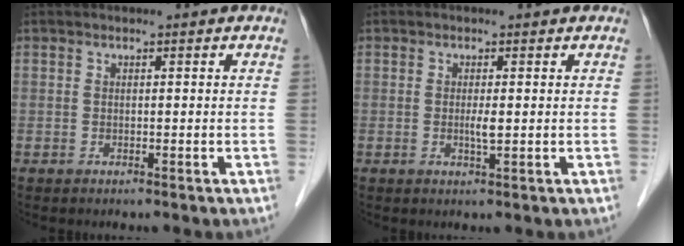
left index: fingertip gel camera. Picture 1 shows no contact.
{"total": 1.6, "force": [0.1, 0.1, 1.6], "torque": [-0.031, -0.001, 0.001]}